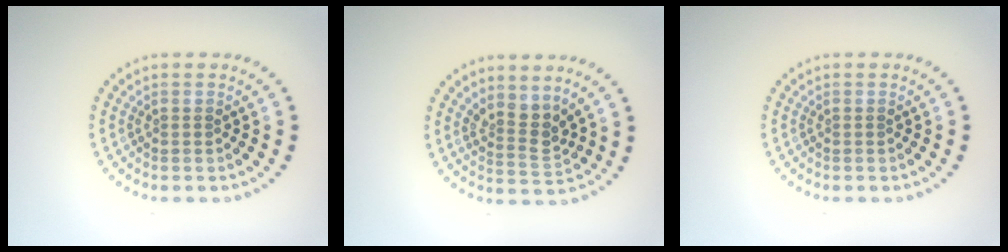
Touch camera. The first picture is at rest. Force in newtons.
{"total": 2.6, "press": 1.9, "slide": 1.7}
{"total": 0.0}